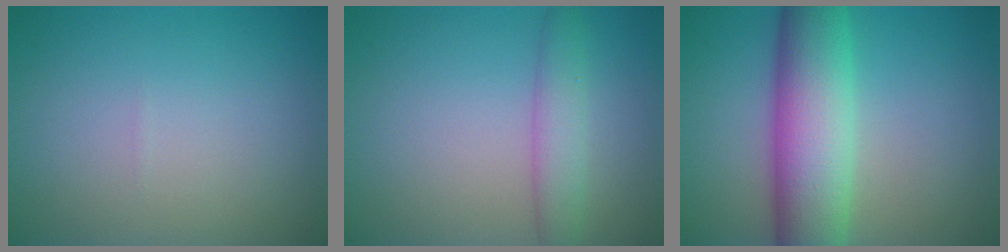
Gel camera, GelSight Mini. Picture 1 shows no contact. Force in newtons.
{"total": 2.9, "press": 2.9, "slide": 0.1}
{"total": 9.4, "press": 9.4, "slide": 0.3}